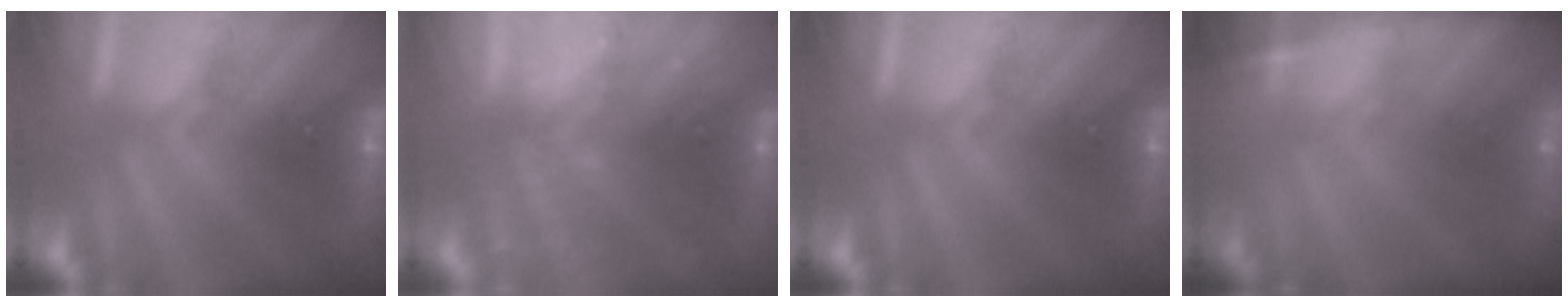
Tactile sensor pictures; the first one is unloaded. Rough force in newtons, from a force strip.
{"total": 5.9}
{"total": 0.0}
{"total": 5.7}